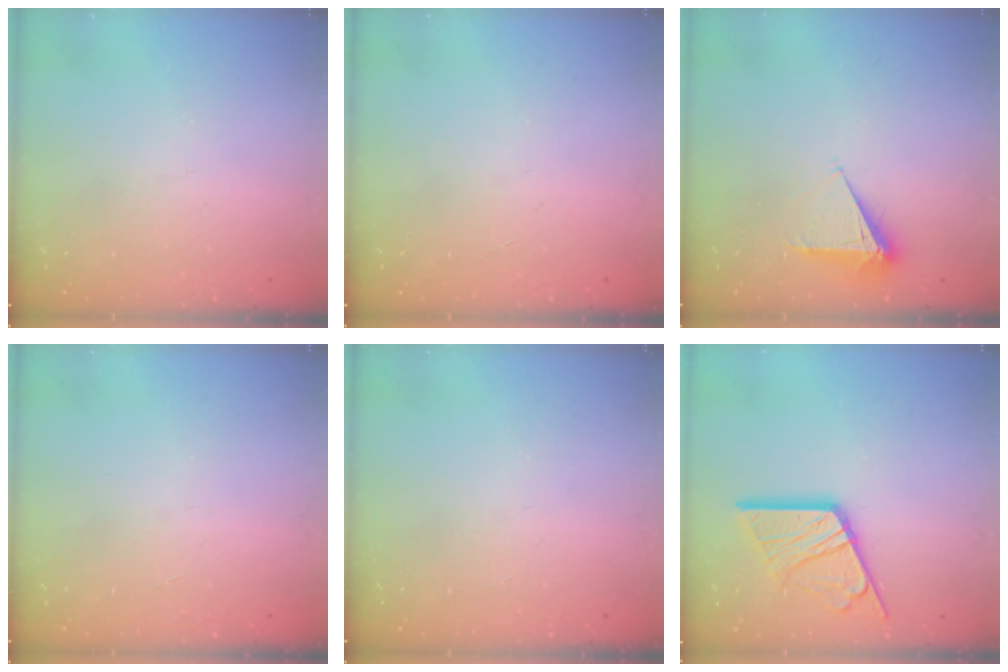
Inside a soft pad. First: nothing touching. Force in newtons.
{"total": 0.0}
{"total": 5.7, "press": 5.7, "slide": 0.5}
{"total": 0.0}
{"total": 0.0}
{"total": 15.4, "press": 15.3, "slide": 1.4}